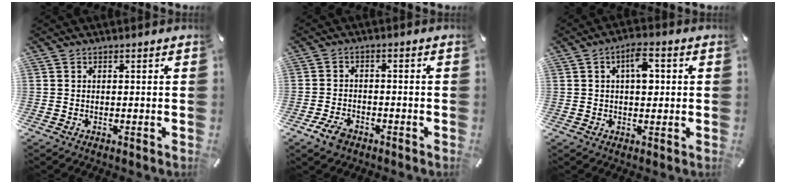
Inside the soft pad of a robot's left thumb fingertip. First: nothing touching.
{"total": 4.4, "force": [-2.9, 2.5, 2.2], "torque": [-0.053, 0.011, -0.057]}
{"total": 9.0, "force": [2.2, 5.3, 7.0], "torque": [-0.095, 0.001, 0.035]}